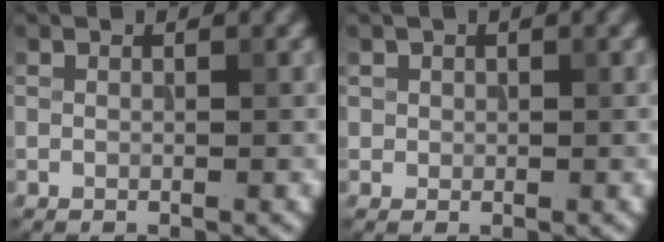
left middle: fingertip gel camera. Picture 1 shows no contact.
{"total": 0.8, "force": [0.3, 0.7, 0.1], "torque": [0.006, -0.003, 0.006]}